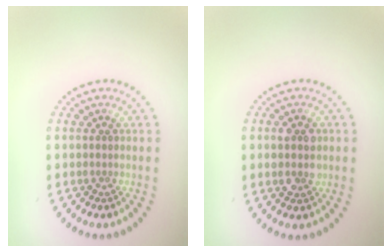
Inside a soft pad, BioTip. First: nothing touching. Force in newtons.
{"total": 2.7, "press": 2.7, "slide": 0.2}